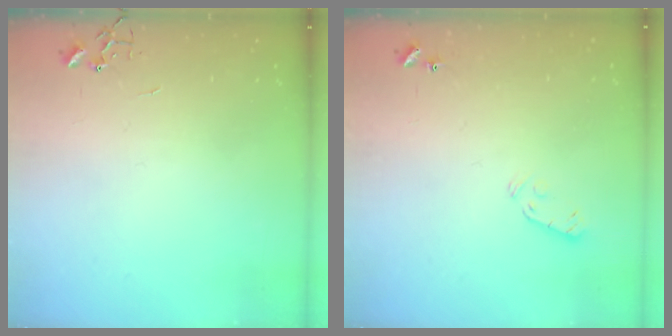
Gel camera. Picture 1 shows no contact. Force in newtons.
{"total": 4.1, "press": 4.1, "slide": 0.6}